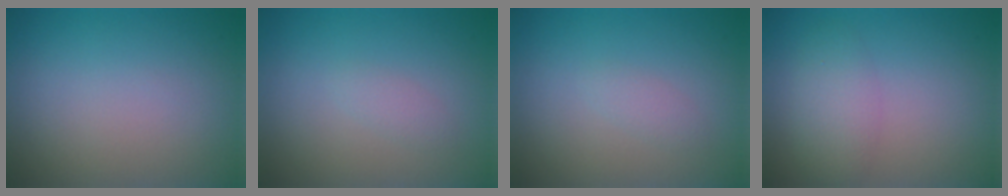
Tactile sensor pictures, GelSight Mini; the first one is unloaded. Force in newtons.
{"total": 1.1, "press": 1.1, "slide": 0.1}
{"total": 1.1, "press": 1.1, "slide": 0.1}
{"total": 2.8, "press": 2.8, "slide": 0.1}